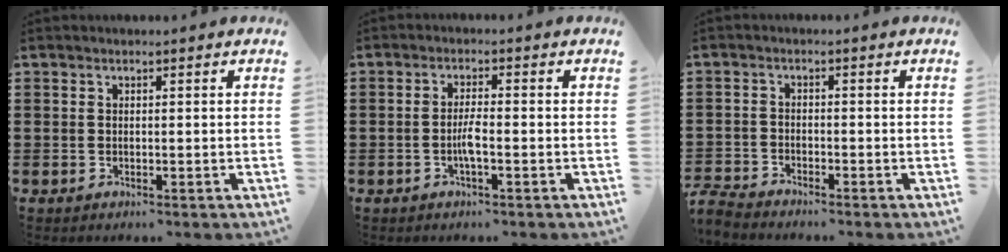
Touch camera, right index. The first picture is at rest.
{"total": 2.9, "force": [-1.0, 0.3, 2.7], "torque": [-0.065, -0.006, -0.022]}
{"total": 2.7, "force": [-2.6, 0.3, 0.2], "torque": [-0.015, 0.000, -0.059]}